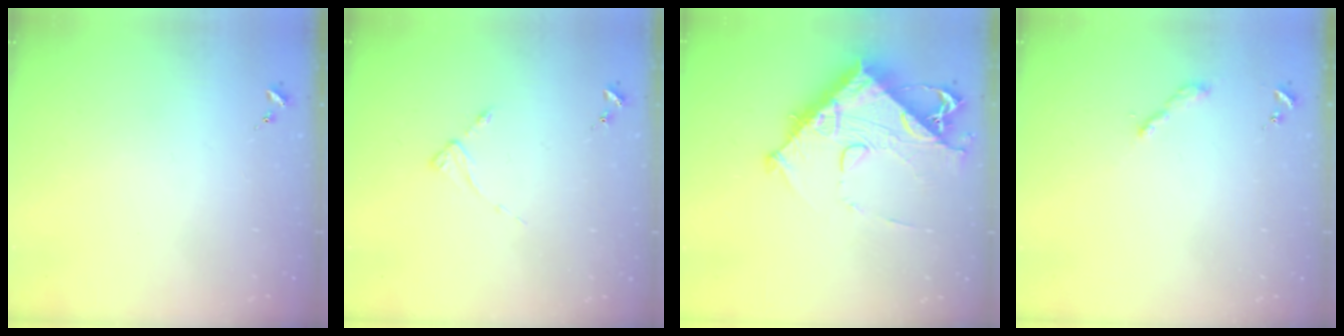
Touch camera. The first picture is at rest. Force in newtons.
{"total": 2.5, "press": 2.5, "slide": 0.3}
{"total": 14.7, "press": 14.6, "slide": 1.5}
{"total": 2.2, "press": 2.2, "slide": 0.2}